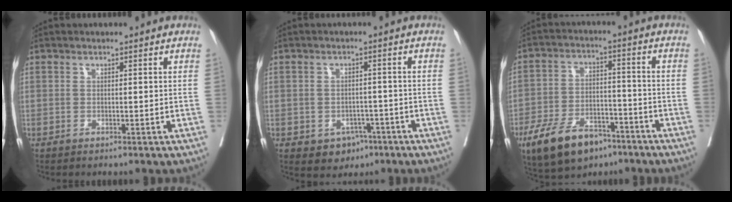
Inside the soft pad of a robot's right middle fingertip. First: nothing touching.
{"total": 4.6, "force": [-2.3, 3.5, 1.9], "torque": [-0.016, 0.005, -0.023]}
{"total": 11.6, "force": [-7.5, 5.7, 6.9], "torque": [-0.131, 0.001, -0.128]}